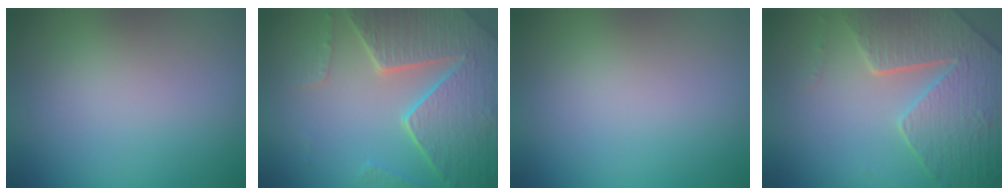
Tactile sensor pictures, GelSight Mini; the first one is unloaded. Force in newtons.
{"total": 7.8, "press": 5.6, "slide": 5.4}
{"total": 0.0}
{"total": 7.9, "press": 5.8, "slide": 5.5}